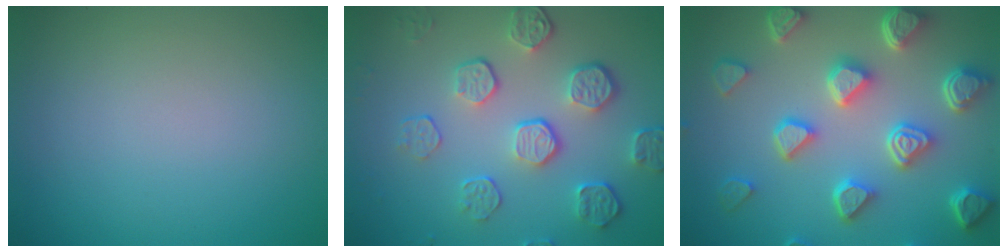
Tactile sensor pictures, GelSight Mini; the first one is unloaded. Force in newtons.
{"total": 5.6, "press": 4.0, "slide": 3.9}
{"total": 7.5, "press": 6.0, "slide": 4.6}